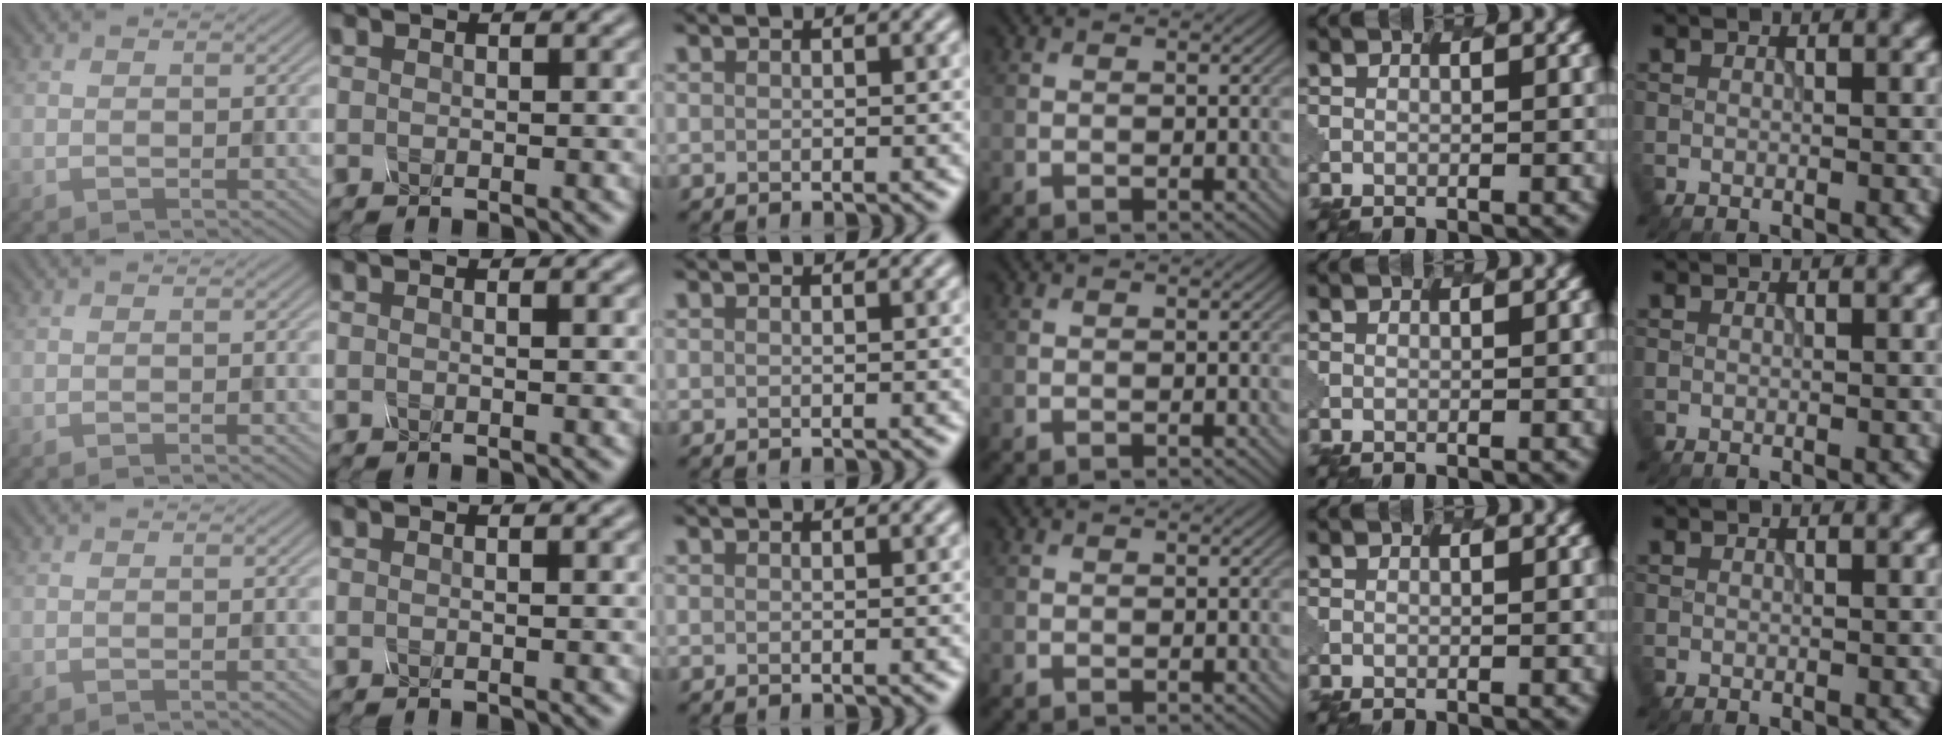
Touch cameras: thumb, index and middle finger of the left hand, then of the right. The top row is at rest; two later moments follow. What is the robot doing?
{"motion": "shake", "object": "salt shaker"}